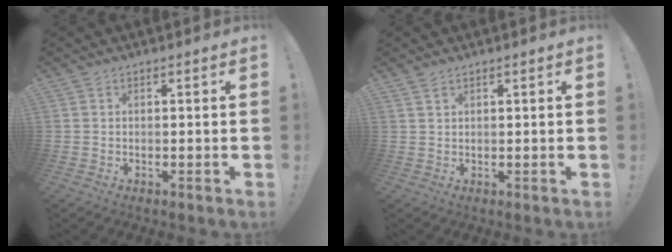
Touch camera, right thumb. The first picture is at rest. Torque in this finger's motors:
{"motor_torque": [0.13, -0.30, 0.09, 0.15, 0.00]}